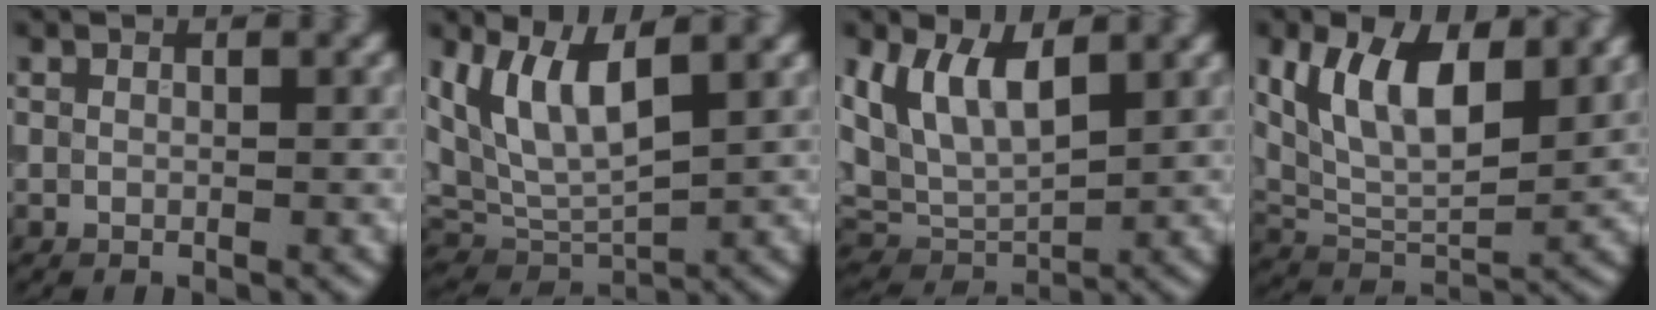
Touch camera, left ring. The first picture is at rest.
{"total": 7.3, "force": [3.5, 2.8, 5.7], "torque": [-0.127, -0.001, 0.066]}
{"total": 7.1, "force": [2.6, 3.9, 5.3], "torque": [-0.120, -0.005, 0.047]}
{"total": 9.0, "force": [3.9, 4.1, 7.0], "torque": [-0.133, 0.000, 0.067]}